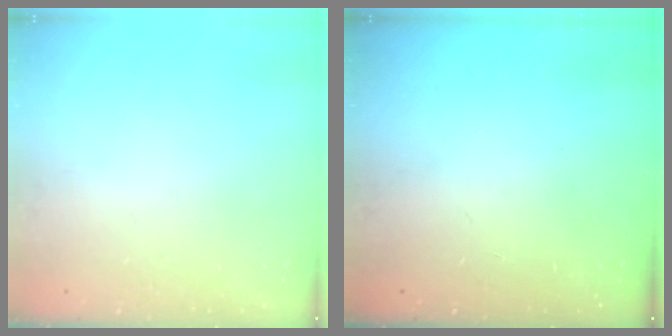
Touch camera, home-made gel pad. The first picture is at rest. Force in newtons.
{"total": 0.0}